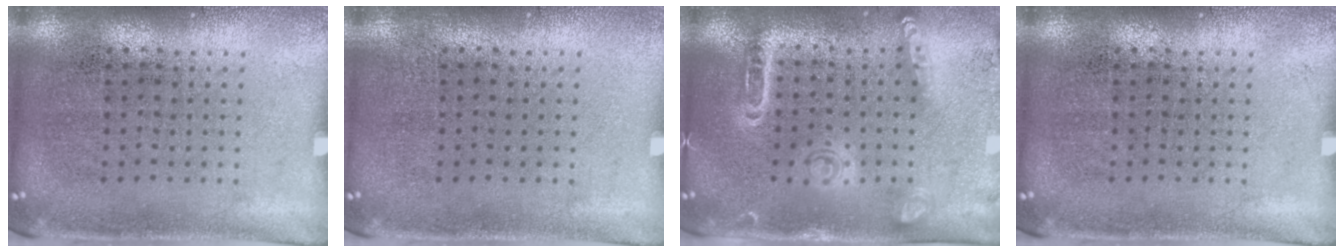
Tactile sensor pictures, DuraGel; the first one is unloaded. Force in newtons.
{"total": 0.0}
{"total": 1.5, "press": 1.5, "slide": 0.4}
{"total": 0.0}